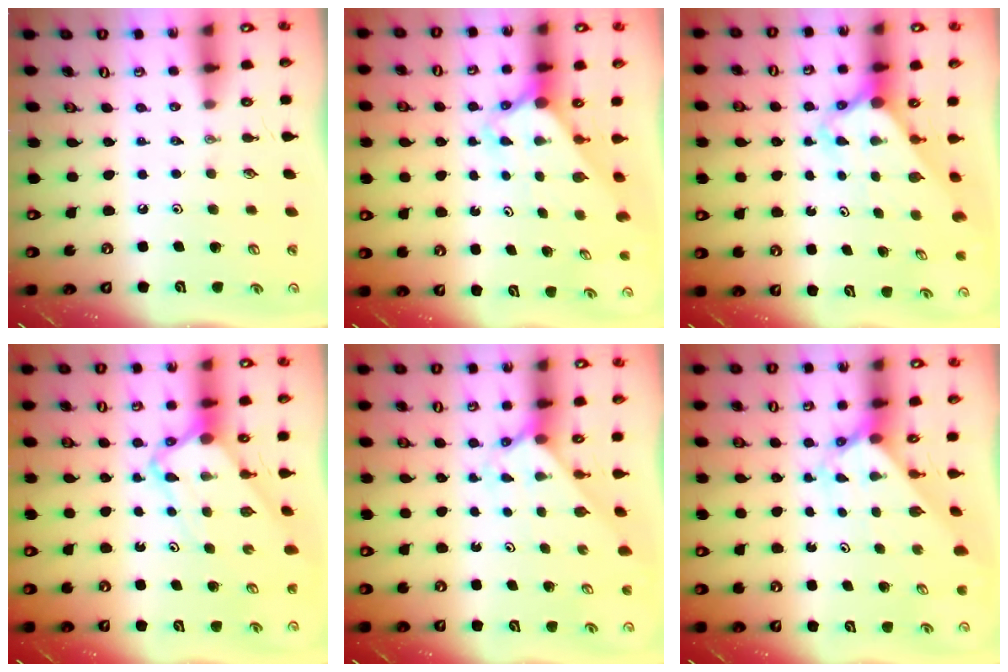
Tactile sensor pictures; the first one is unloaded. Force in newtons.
{"total": 2.6, "press": 2.6, "slide": 0.2}
{"total": 3.0, "press": 3.0, "slide": 0.2}
{"total": 4.9, "press": 4.8, "slide": 0.6}
{"total": 2.3, "press": 2.3, "slide": 0.2}
{"total": 2.4, "press": 2.4, "slide": 0.3}